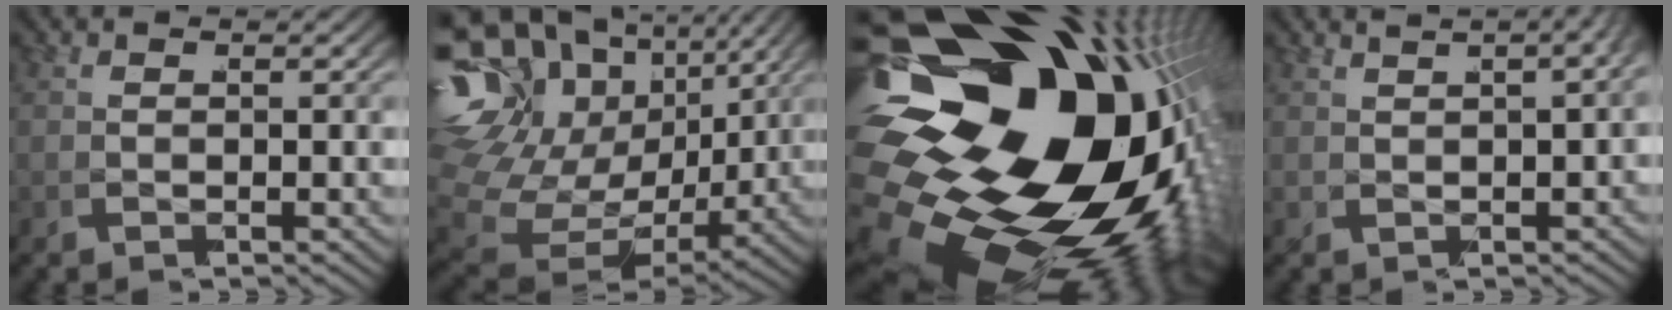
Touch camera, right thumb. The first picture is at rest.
{"total": 14.8, "force": [0.8, 11.3, 9.5], "torque": [-0.204, -0.022, 0.006]}
{"total": 36.9, "force": [-5.2, 25.0, 26.7], "torque": [-0.439, -0.072, -0.061]}
{"total": 3.5, "force": [2.0, 1.5, 2.5], "torque": [-0.009, 0.030, 0.019]}